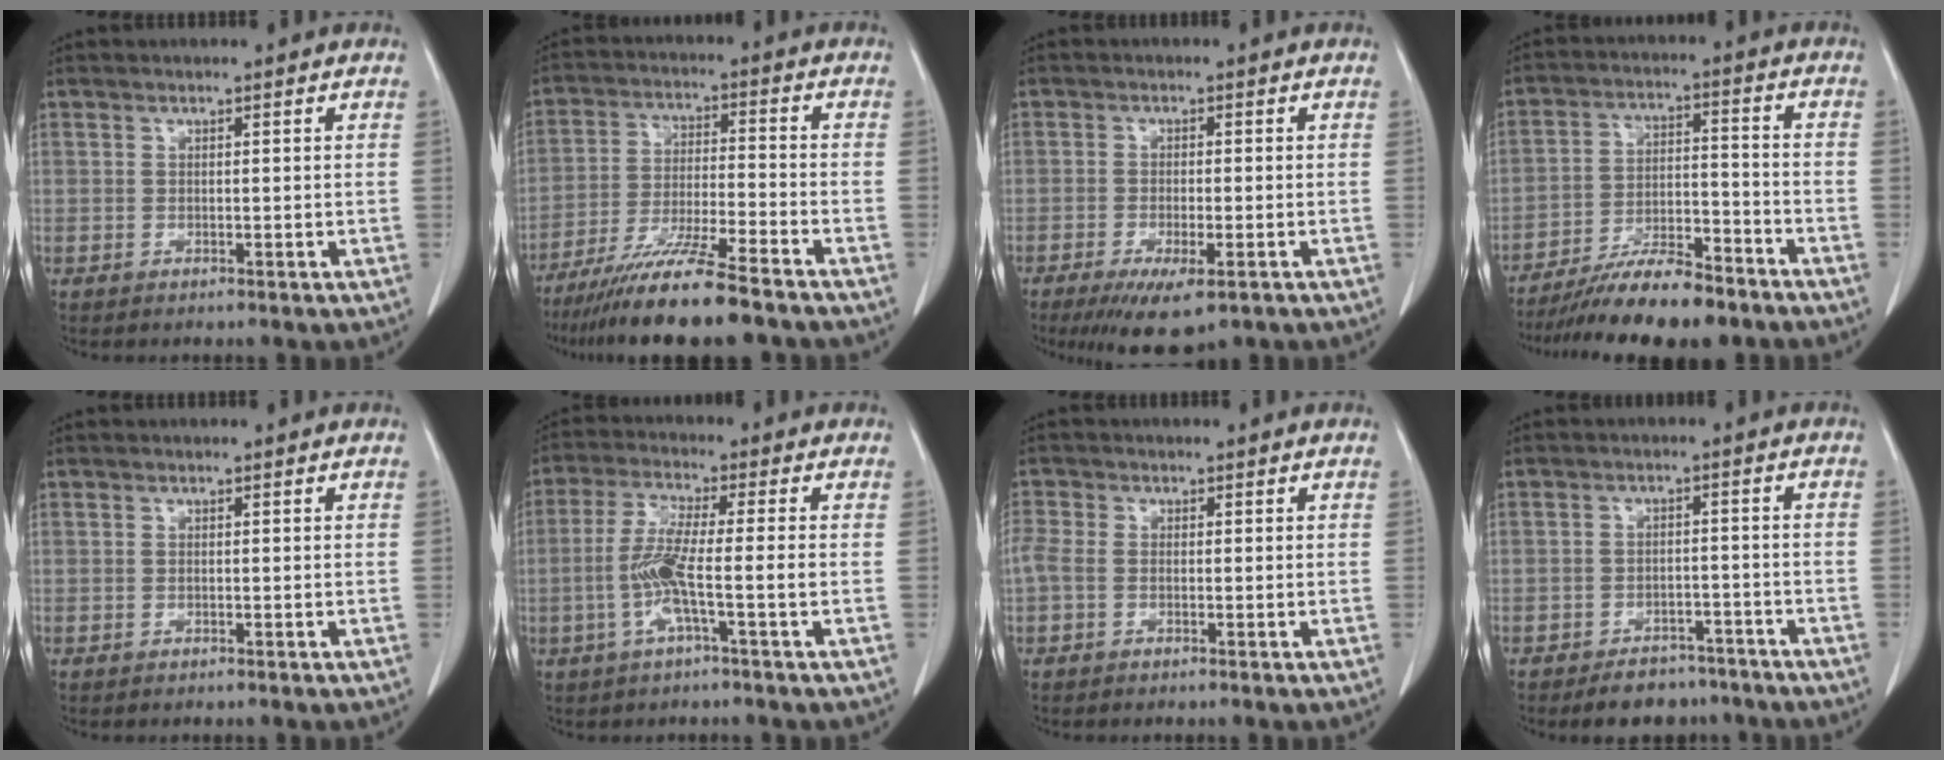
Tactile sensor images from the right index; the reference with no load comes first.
{"total": 13.4, "force": [-10.7, -0.1, 8.0], "torque": [-0.138, -0.032, -0.182]}
{"total": 7.3, "force": [-4.3, 1.8, 5.6], "torque": [-0.091, -0.017, -0.065]}
{"total": 13.0, "force": [-10.8, 2.5, 6.8], "torque": [-0.109, 0.002, -0.180]}
{"total": 0.0}
{"total": 7.5, "force": [-1.9, -0.3, 7.2], "torque": [-0.148, 0.000, -0.041]}
{"total": 3.3, "force": [-0.5, 2.1, 2.5], "torque": [-0.078, 0.014, -0.010]}
{"total": 6.5, "force": [-5.4, 3.4, 1.6], "torque": [-0.013, 0.008, -0.078]}